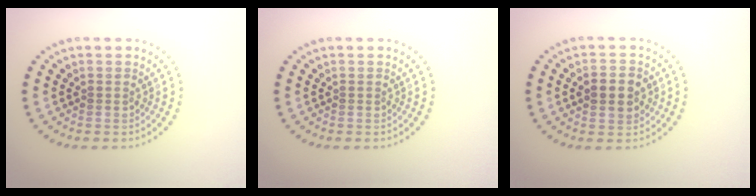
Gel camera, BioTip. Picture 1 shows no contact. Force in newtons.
{"total": 0.0}
{"total": 3.3, "press": 3.3, "slide": 0.1}